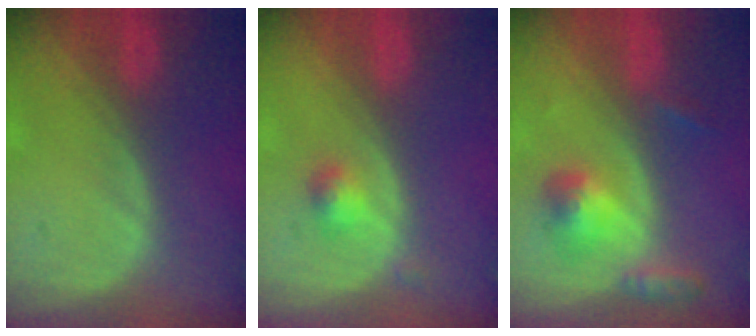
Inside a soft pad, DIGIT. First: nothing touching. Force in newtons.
{"total": 2.2, "press": 2.0, "slide": 1.0}
{"total": 5.4, "press": 5.0, "slide": 2.2}